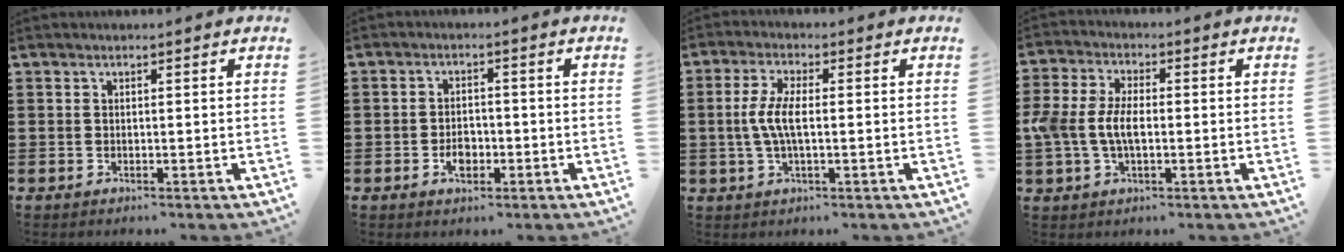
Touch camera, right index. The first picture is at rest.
{"total": 3.2, "force": [-1.2, 2.0, 2.2], "torque": [-0.042, 0.003, -0.022]}
{"total": 5.3, "force": [-0.4, 1.8, 5.0], "torque": [-0.118, -0.005, -0.018]}
{"total": 6.2, "force": [-0.9, 3.5, 5.1], "torque": [-0.135, -0.006, -0.028]}